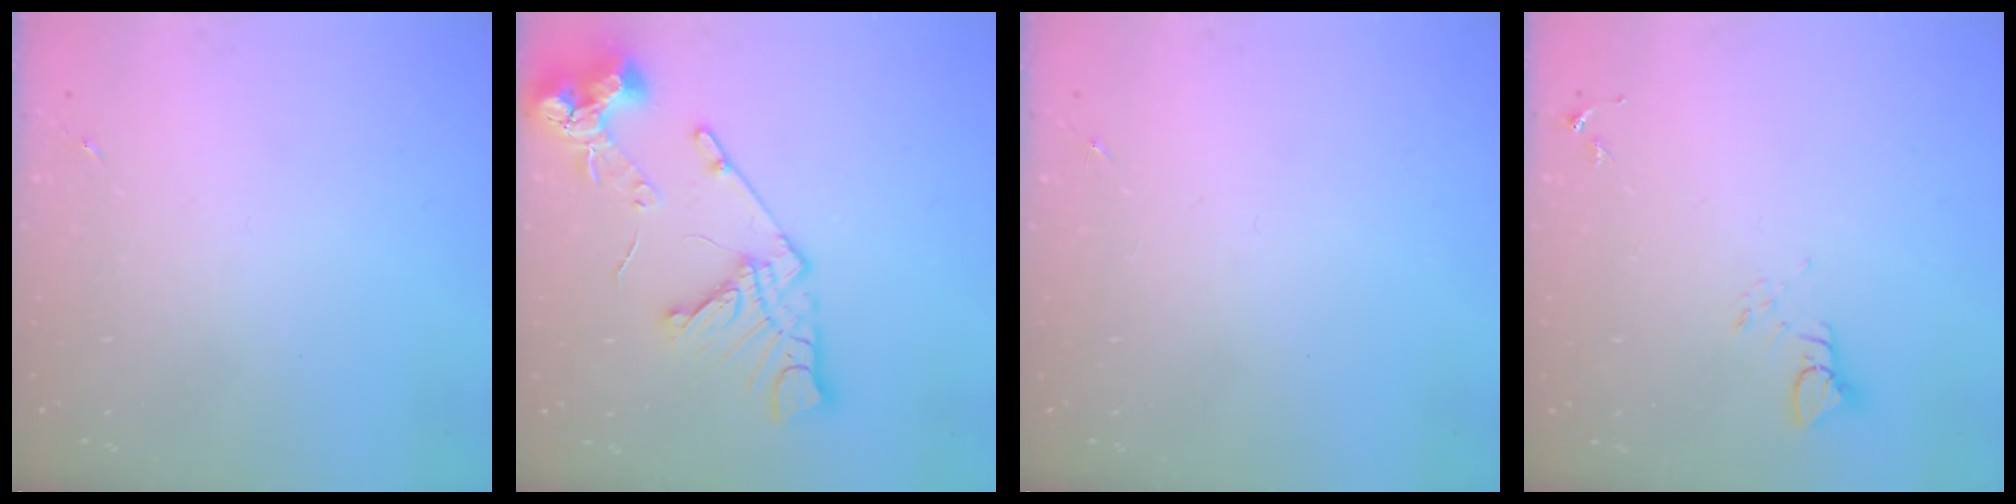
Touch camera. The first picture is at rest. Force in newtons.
{"total": 16.4, "press": 16.3, "slide": 1.9}
{"total": 0.0}
{"total": 3.9, "press": 3.9, "slide": 0.2}